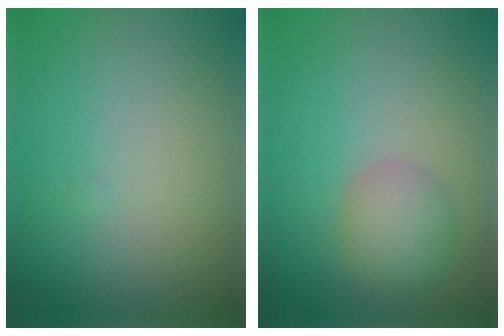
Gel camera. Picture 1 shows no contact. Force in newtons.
{"total": 3.4, "press": 3.4, "slide": 0.1}